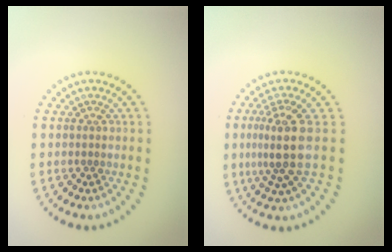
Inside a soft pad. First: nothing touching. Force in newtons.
{"total": 4.0, "press": 3.3, "slide": 2.2}